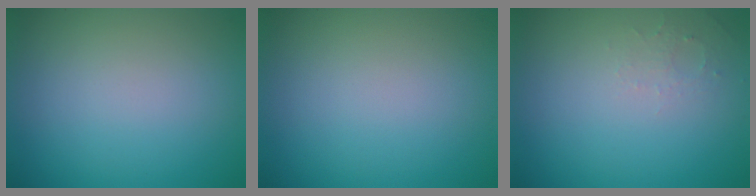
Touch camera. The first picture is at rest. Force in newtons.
{"total": 0.0}
{"total": 1.2, "press": 1.2, "slide": 0.3}